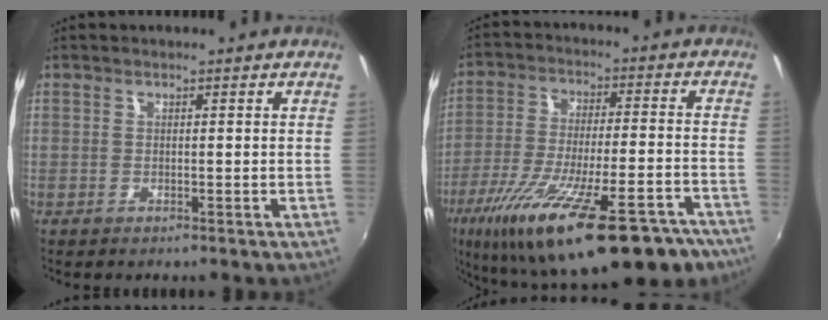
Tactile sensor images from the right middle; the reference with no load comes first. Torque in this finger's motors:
{"motor_torque": [1.62, -0.52, 0.57, 0.21]}